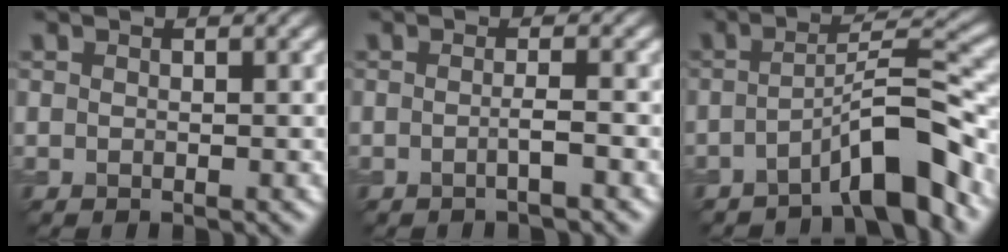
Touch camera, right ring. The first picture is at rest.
{"total": 1.1, "force": [-0.3, 0.1, 1.1], "torque": [-0.016, 0.006, -0.006]}
{"total": 6.0, "force": [-3.6, 0.8, 4.8], "torque": [-0.075, 0.025, -0.054]}